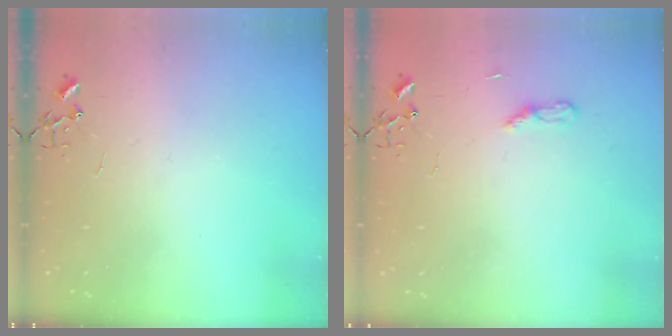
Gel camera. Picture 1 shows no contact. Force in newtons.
{"total": 3.8, "press": 3.8, "slide": 0.4}